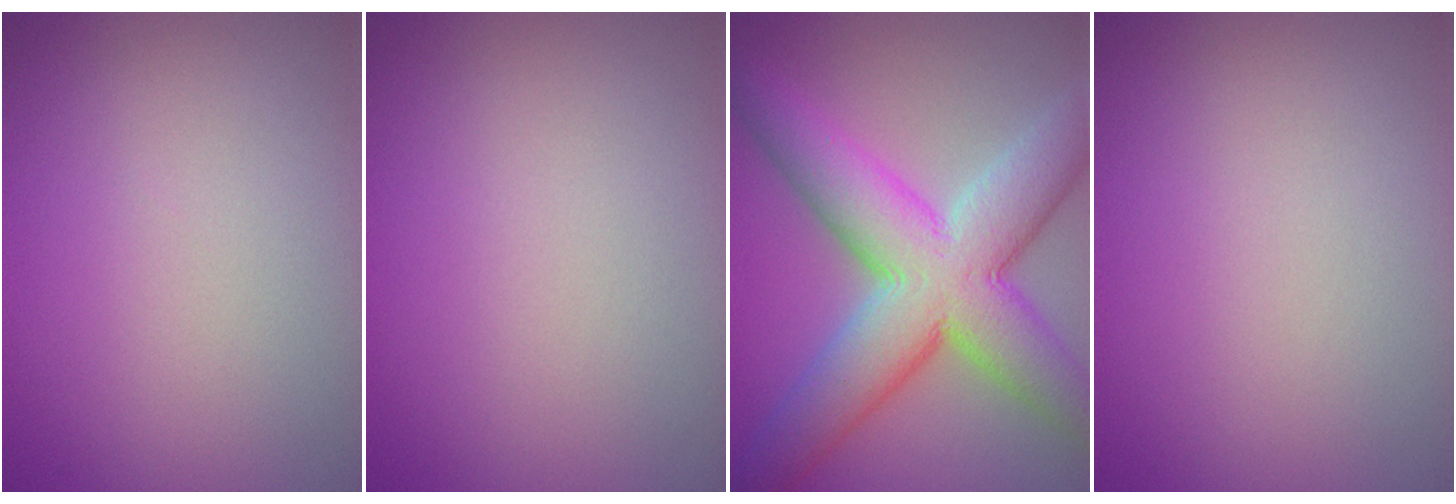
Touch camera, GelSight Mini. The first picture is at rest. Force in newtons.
{"total": 0.0}
{"total": 11.2, "press": 11.2, "slide": 0.6}
{"total": 0.0}